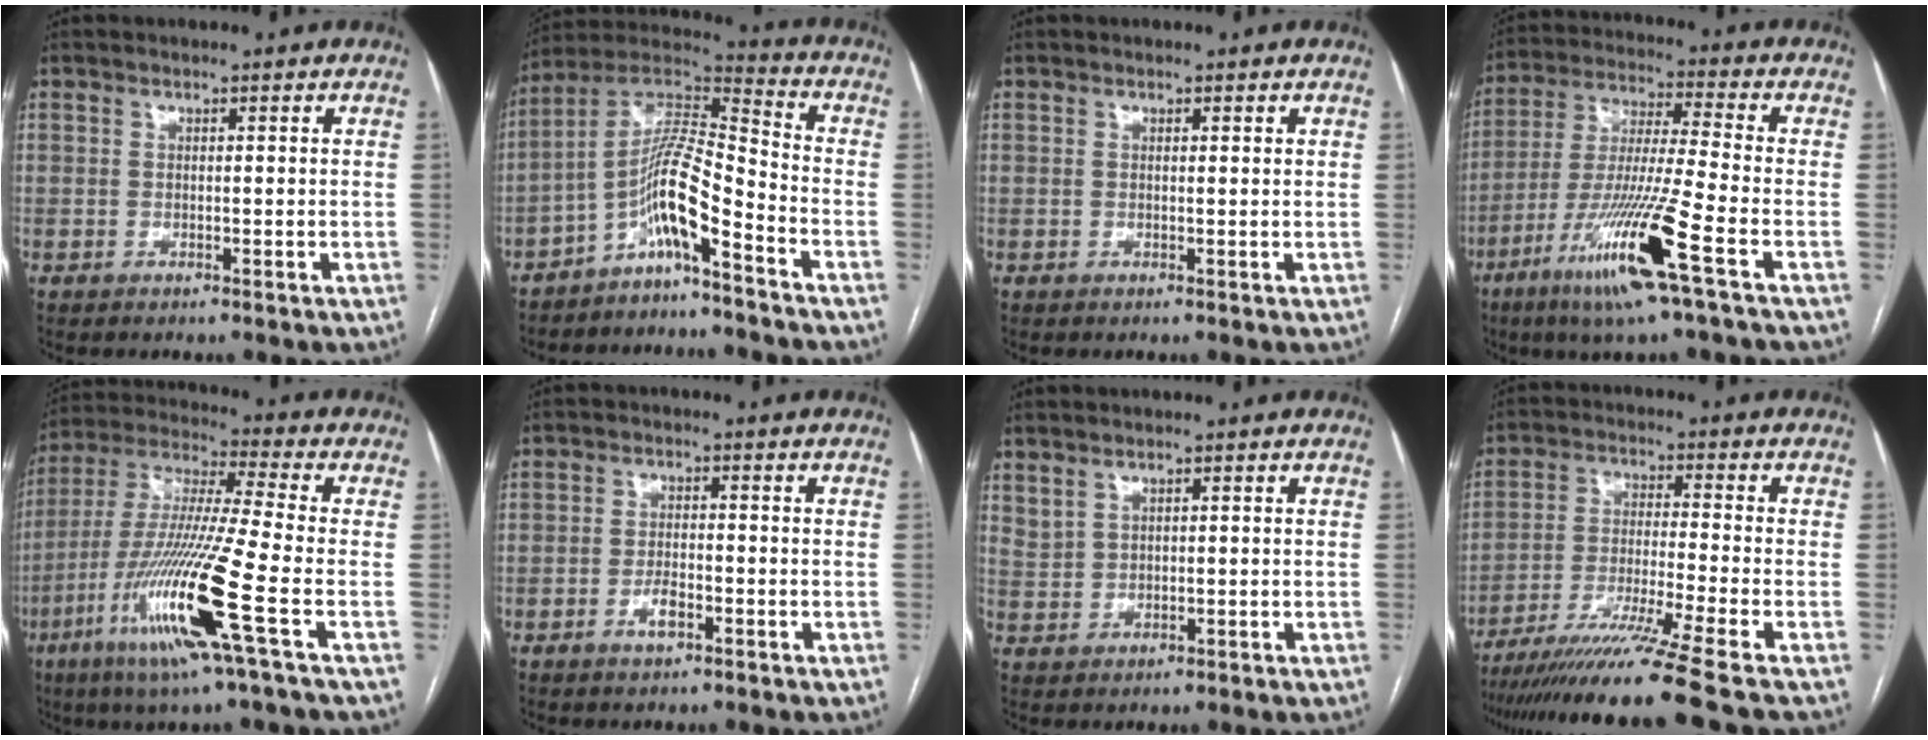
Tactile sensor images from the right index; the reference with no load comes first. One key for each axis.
{"total": 12.4, "fx": -7.1, "fy": 0.2, "fz": 10.1, "tx": -0.188, "ty": 0.019, "tz": -0.131}
{"total": 0.6, "fx": 0.4, "fy": 0.1, "fz": 0.5, "tx": -0.009, "ty": 0.001, "tz": 0.004}
{"total": 15.3, "fx": -7.4, "fy": -1.0, "fz": 13.3, "tx": -0.273, "ty": -0.030, "tz": -0.140}
{"total": 18.2, "fx": -7.1, "fy": -0.9, "fz": 16.7, "tx": -0.354, "ty": -0.030, "tz": -0.141}
{"total": 3.1, "fx": -1.7, "fy": 1.2, "fz": 2.3, "tx": -0.041, "ty": 0.004, "tz": -0.030}
{"total": 1.8, "fx": 1.6, "fy": 0.6, "fz": 0.5, "tx": -0.010, "ty": 0.001, "tz": 0.037}
{"total": 14.1, "fx": -11.4, "fy": -3.4, "fz": 7.4, "tx": -0.112, "ty": -0.041, "tz": -0.188}